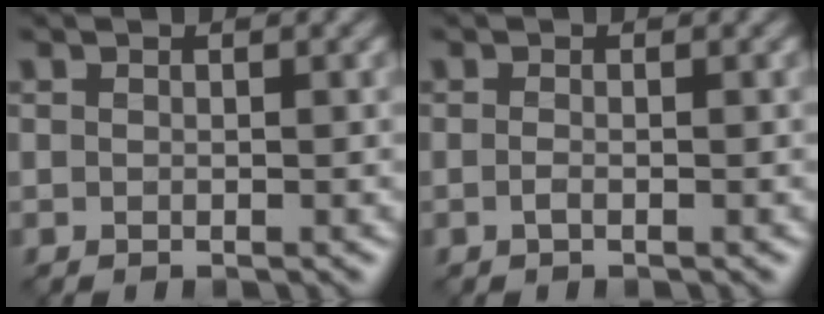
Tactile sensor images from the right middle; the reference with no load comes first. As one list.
[{"total": 0.7, "force": [-0.3, 0.2, 0.6], "torque": [-0.014, -0.002, -0.007]}]